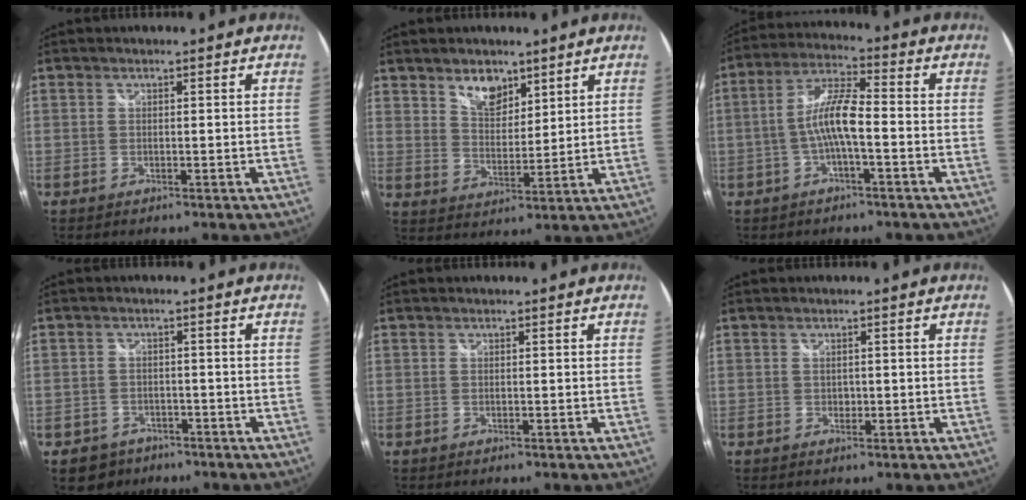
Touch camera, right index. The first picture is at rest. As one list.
[{"total": 6.7, "force": [4.7, 3.7, 3.1], "torque": [-0.041, 0.002, 0.085]}, {"total": 7.8, "force": [-2.2, 1.4, 7.4], "torque": [-0.160, 0.014, -0.040]}, {"total": 5.2, "force": [-3.3, 3.9, 0.9], "torque": [-0.035, 0.008, -0.048]}, {"total": 0.0}, {"total": 1.0, "force": [-0.1, 0.9, 0.4], "torque": [-0.003, -0.001, -0.002]}]